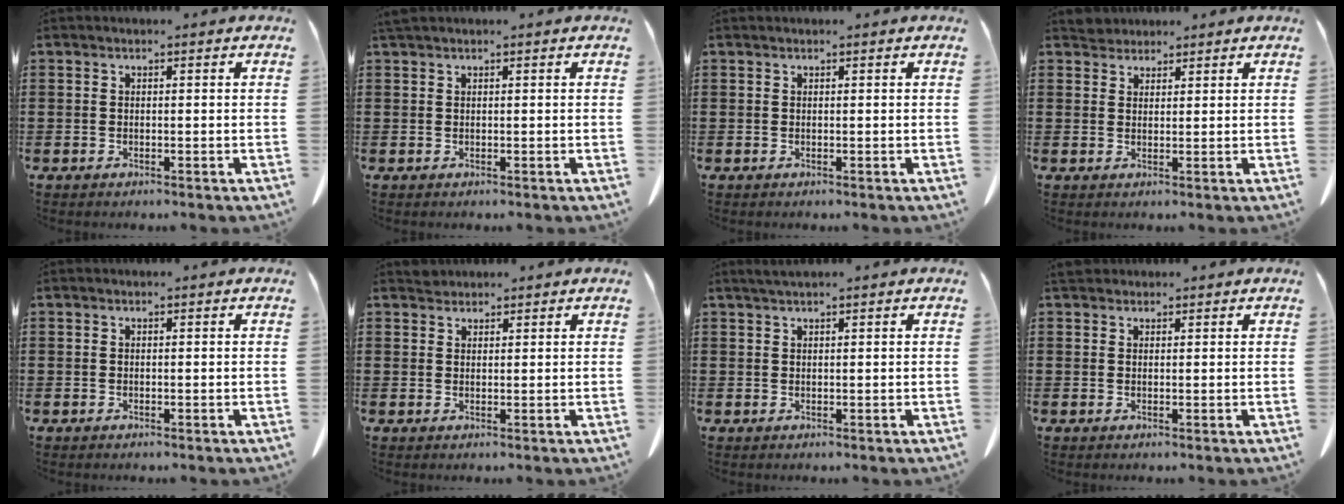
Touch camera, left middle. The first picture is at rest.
{"total": 0.6, "force": [0.5, 0.0, 0.3], "torque": [-0.008, 0.000, 0.010]}
{"total": 0.0}
{"total": 2.2, "force": [2.1, 0.7, 0.0], "torque": [0.002, -0.001, 0.041]}
{"total": 0.0}
{"total": 1.5, "force": [1.4, 0.4, -0.1], "torque": [-0.003, -0.001, 0.030]}
{"total": 1.4, "force": [1.1, 0.0, 0.7], "torque": [-0.017, -0.002, 0.023]}
{"total": 1.6, "force": [1.4, 0.8, 0.4], "torque": [-0.013, 0.006, 0.028]}